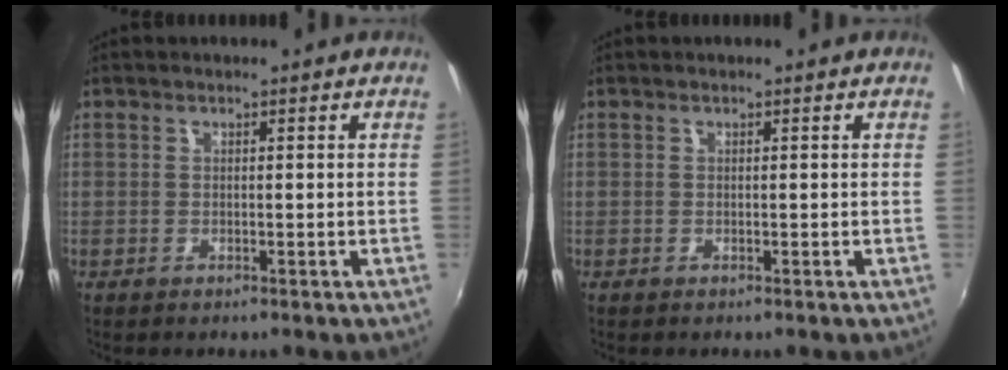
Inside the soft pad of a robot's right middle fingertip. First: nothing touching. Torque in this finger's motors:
{"motor_torque": [0.00, 0.00, 0.00, 0.00]}